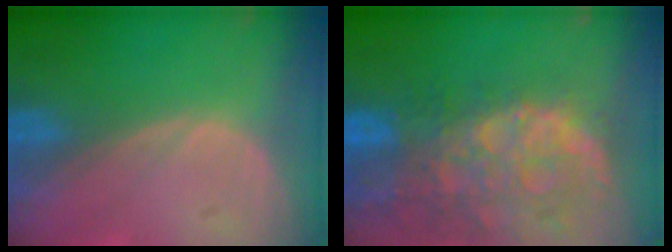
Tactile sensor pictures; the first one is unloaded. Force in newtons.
{"total": 13.8, "press": 11.1, "slide": 8.1}